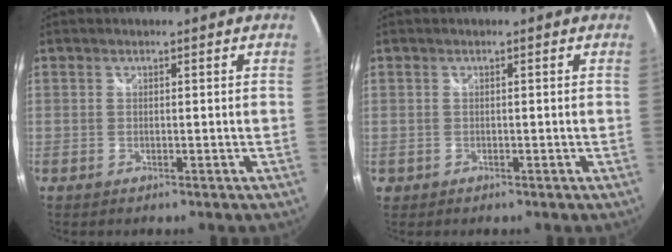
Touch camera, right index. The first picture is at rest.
{"total": 1.2, "force": [-0.3, 1.2, 0.1], "torque": [-0.004, -0.001, -0.003]}